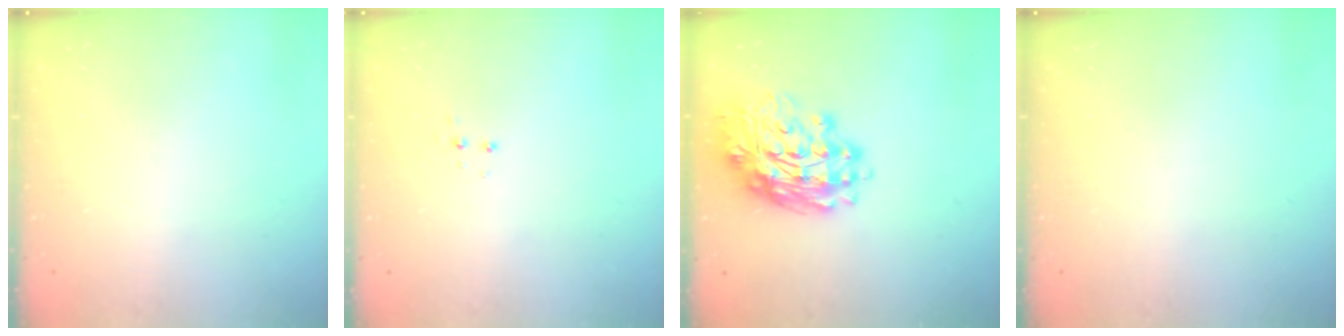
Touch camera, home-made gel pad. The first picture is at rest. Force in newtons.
{"total": 5.2, "press": 5.2, "slide": 0.3}
{"total": 16.8, "press": 16.7, "slide": 1.9}
{"total": 0.0}